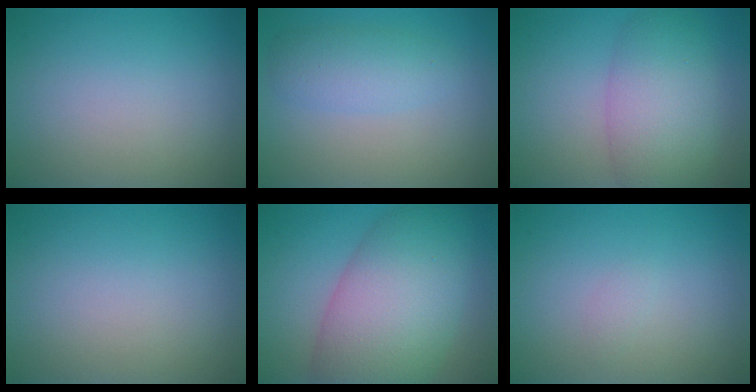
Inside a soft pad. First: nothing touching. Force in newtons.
{"total": 3.0, "press": 3.0, "slide": 0.1}
{"total": 6.7, "press": 6.6, "slide": 0.6}
{"total": 0.0}
{"total": 11.0, "press": 11.0, "slide": 0.2}
{"total": 0.6, "press": 0.6, "slide": 0.1}